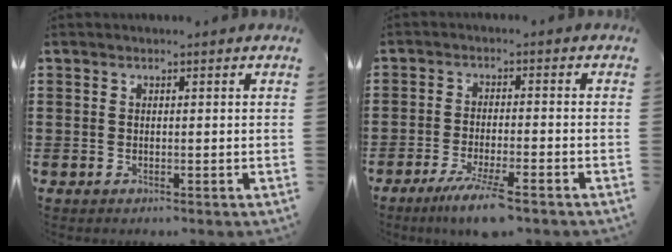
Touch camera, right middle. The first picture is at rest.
{"total": 5.8, "force": [-4.2, 0.4, 4.0], "torque": [-0.081, -0.015, -0.076]}